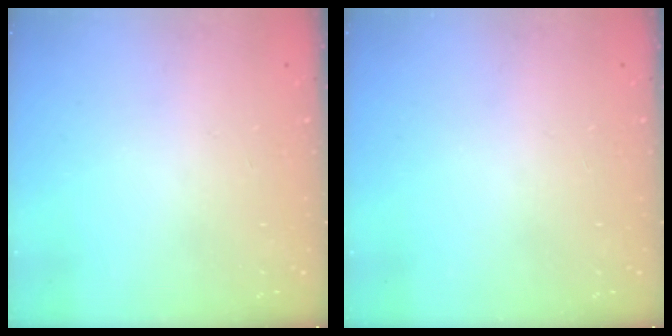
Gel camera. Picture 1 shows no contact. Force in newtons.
{"total": 0.0}